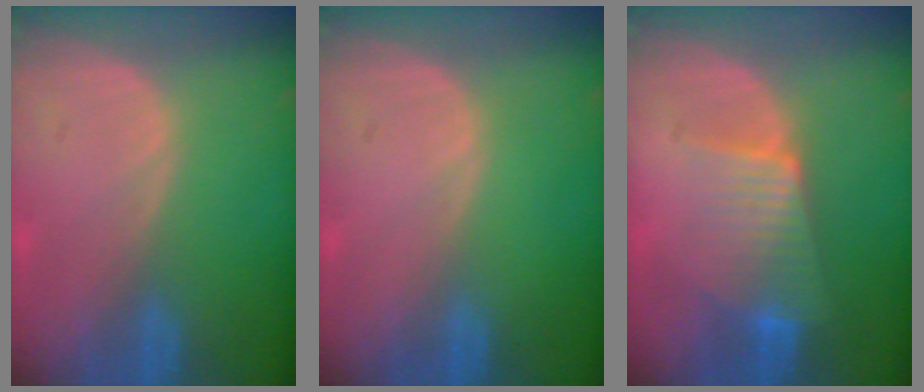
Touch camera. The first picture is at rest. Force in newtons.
{"total": 0.0}
{"total": 6.6, "press": 6.2, "slide": 2.4}